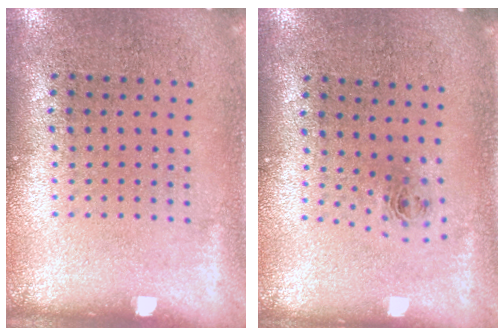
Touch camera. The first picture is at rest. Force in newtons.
{"total": 0.8, "press": 0.3, "slide": 0.7}